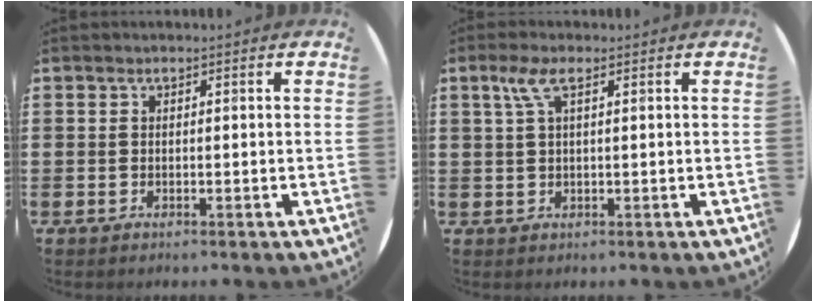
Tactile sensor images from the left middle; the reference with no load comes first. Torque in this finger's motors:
{"motor_torque": [0.74, -0.27, 0.11, 0.06]}